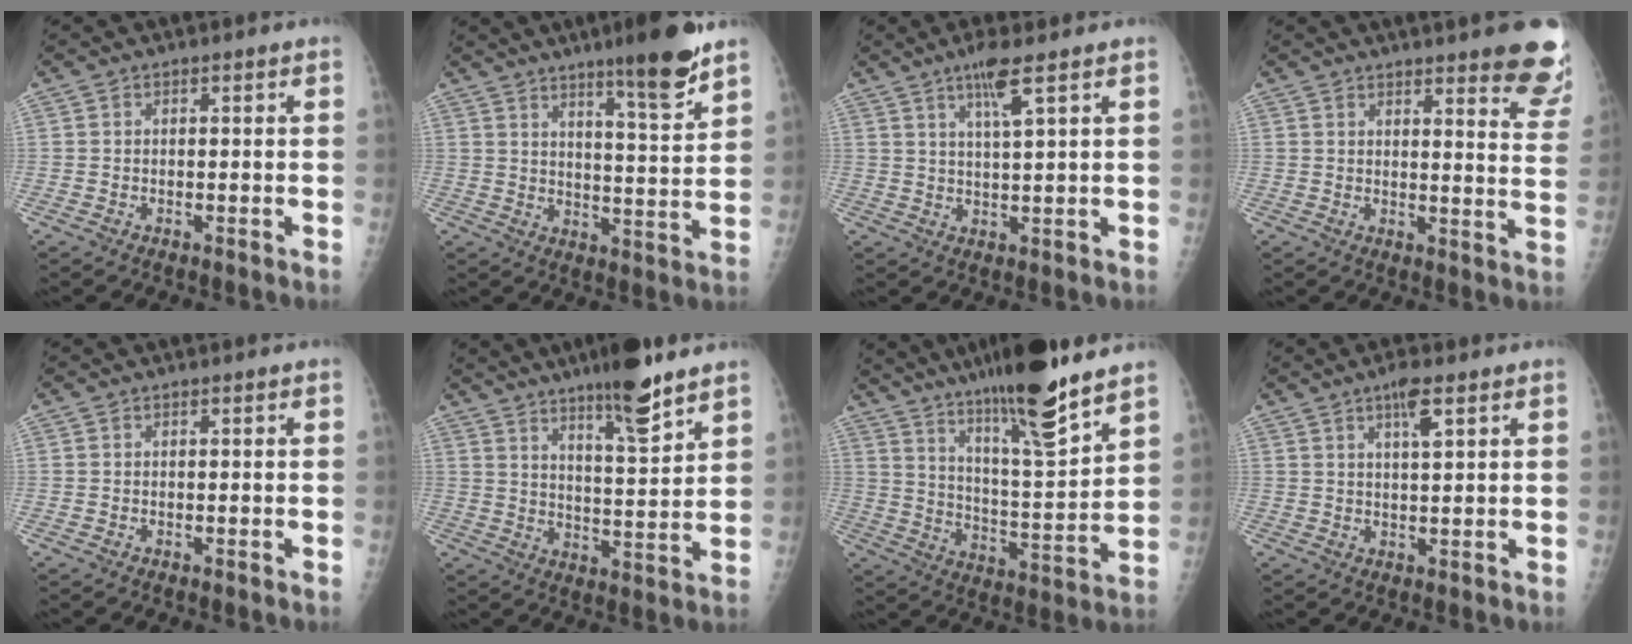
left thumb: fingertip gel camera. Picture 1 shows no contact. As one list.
[{"total": 11.5, "force": [8.0, 0.9, 8.2], "torque": [-0.110, -0.054, 0.121]}, {"total": 5.4, "force": [3.1, 0.0, 4.5], "torque": [-0.086, -0.018, 0.060]}, {"total": 14.1, "force": [10.3, 2.5, 9.3], "torque": [-0.081, -0.059, 0.112]}, {"total": 0.0}, {"total": 11.8, "force": [8.5, 1.7, 8.0], "torque": [-0.117, -0.057, 0.138]}, {"total": 19.2, "force": [14.4, 1.6, 12.7], "torque": [-0.184, -0.073, 0.241]}, {"total": 4.3, "force": [2.3, 0.7, 3.6], "torque": [-0.061, -0.008, 0.040]}]